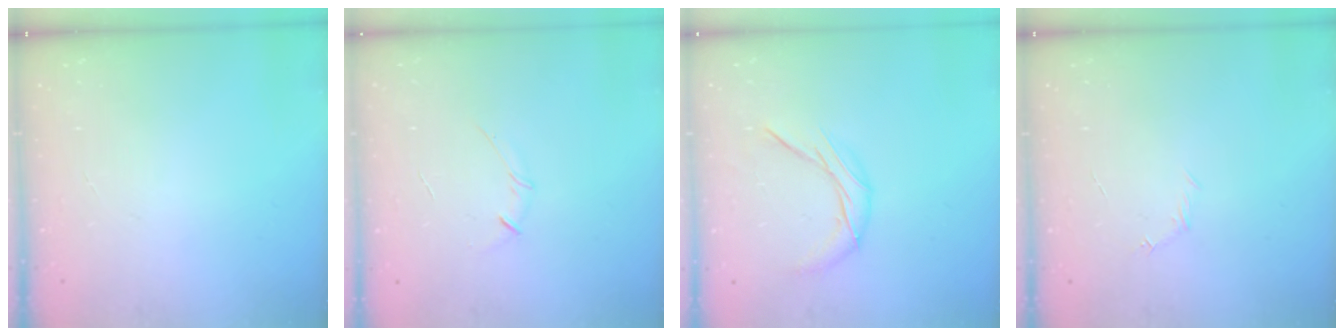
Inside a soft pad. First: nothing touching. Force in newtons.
{"total": 3.5, "press": 3.3, "slide": 1.0}
{"total": 7.8, "press": 7.8, "slide": 0.1}
{"total": 3.9, "press": 3.7, "slide": 1.0}